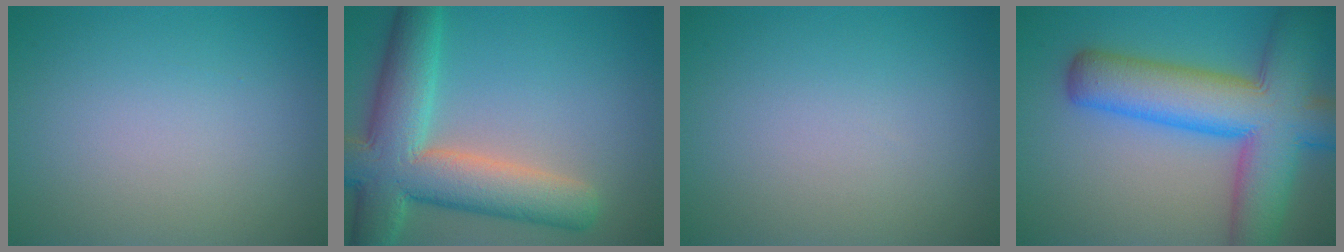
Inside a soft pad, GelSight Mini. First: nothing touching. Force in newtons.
{"total": 9.9, "press": 9.9, "slide": 0.6}
{"total": 0.0}
{"total": 11.9, "press": 11.9, "slide": 0.5}